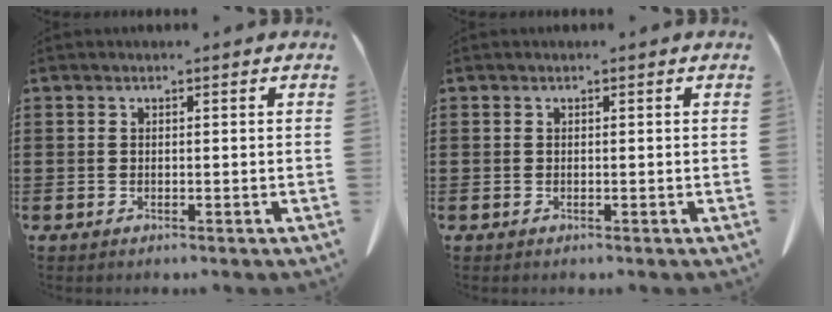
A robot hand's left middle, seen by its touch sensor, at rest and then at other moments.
{"total": 0.0}